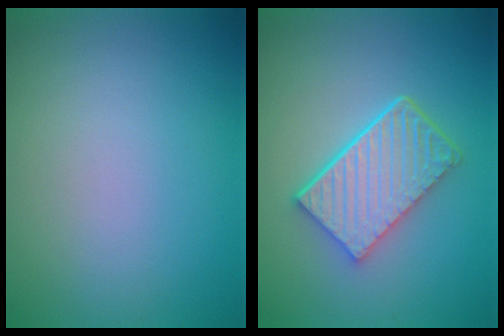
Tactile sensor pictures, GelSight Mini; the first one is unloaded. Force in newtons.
{"total": 5.7, "press": 4.2, "slide": 3.9}